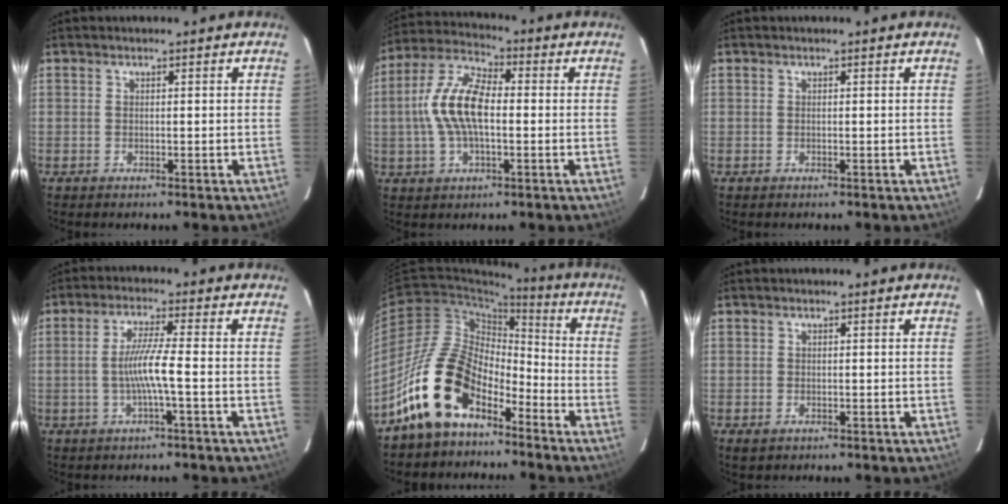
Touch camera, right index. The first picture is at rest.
{"total": 12.1, "force": [-0.5, 5.6, 10.7], "torque": [-0.227, 0.016, -0.014]}
{"total": 0.0}
{"total": 5.9, "force": [-1.5, -0.7, 5.6], "torque": [-0.115, -0.001, -0.028]}
{"total": 16.0, "force": [-10.1, 8.5, 9.1], "torque": [-0.176, 0.014, -0.190]}
{"total": 1.5, "force": [-0.8, 1.1, 0.7], "torque": [-0.011, -0.003, -0.015]}